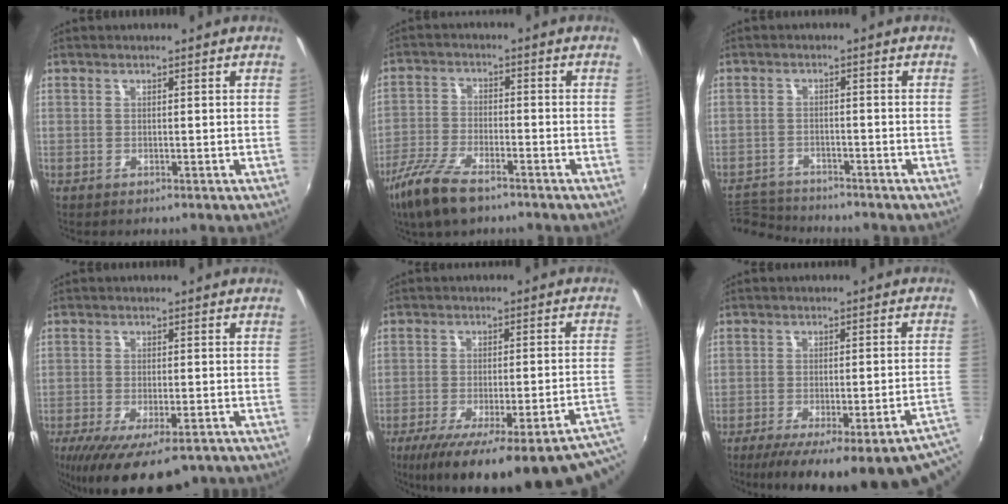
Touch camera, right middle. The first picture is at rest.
{"total": 10.2, "force": [-7.2, 3.3, 6.4], "torque": [-0.152, -0.020, -0.144]}
{"total": 6.8, "force": [-6.6, 1.2, 0.5], "torque": [-0.034, 0.000, -0.122]}
{"total": 14.4, "force": [-9.5, 5.2, 9.5], "torque": [-0.184, -0.047, -0.143]}
{"total": 26.4, "force": [-17.8, 5.7, 18.7], "torque": [-0.251, -0.043, -0.230]}
{"total": 22.8, "force": [-15.4, 5.2, 15.9], "torque": [-0.212, -0.039, -0.193]}